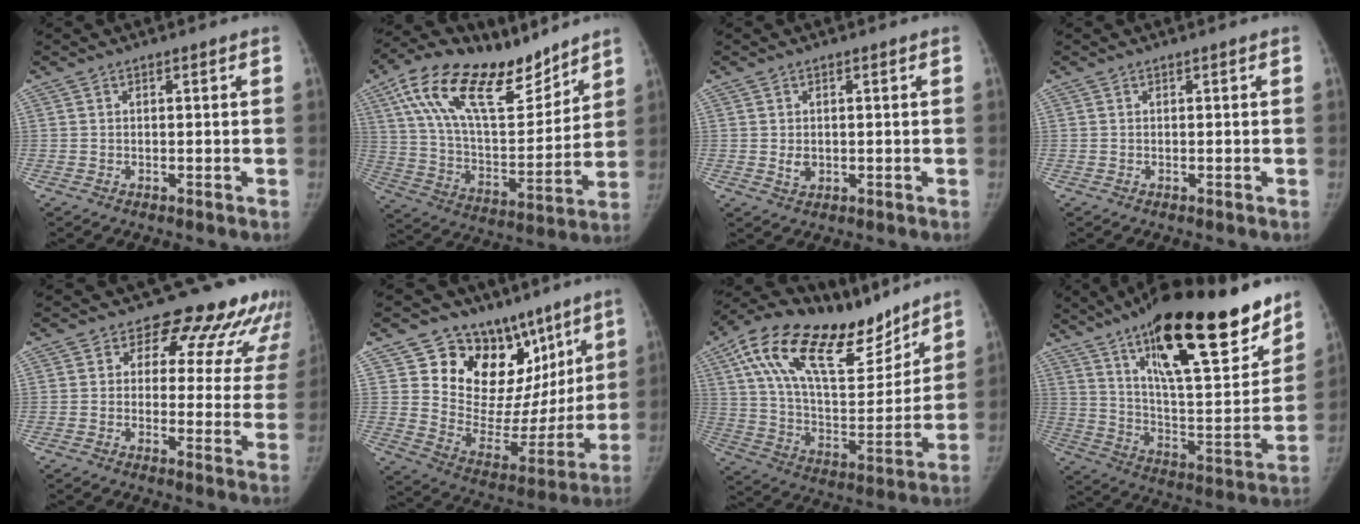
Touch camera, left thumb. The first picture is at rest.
{"total": 24.0, "force": [15.6, 10.5, 14.9], "torque": [-0.225, -0.042, 0.276]}
{"total": 2.4, "force": [-0.2, 1.9, 1.5], "torque": [-0.016, 0.000, 0.001]}
{"total": 0.0}
{"total": 14.4, "force": [11.2, 7.3, 5.4], "torque": [-0.001, -0.052, 0.108]}
{"total": 22.1, "force": [11.8, 15.3, 10.7], "torque": [-0.079, -0.034, 0.194]}
{"total": 27.4, "force": [17.5, 11.7, 17.7], "torque": [-0.259, -0.034, 0.298]}
{"total": 30.6, "force": [19.2, 9.2, 22.0], "torque": [-0.302, -0.067, 0.306]}